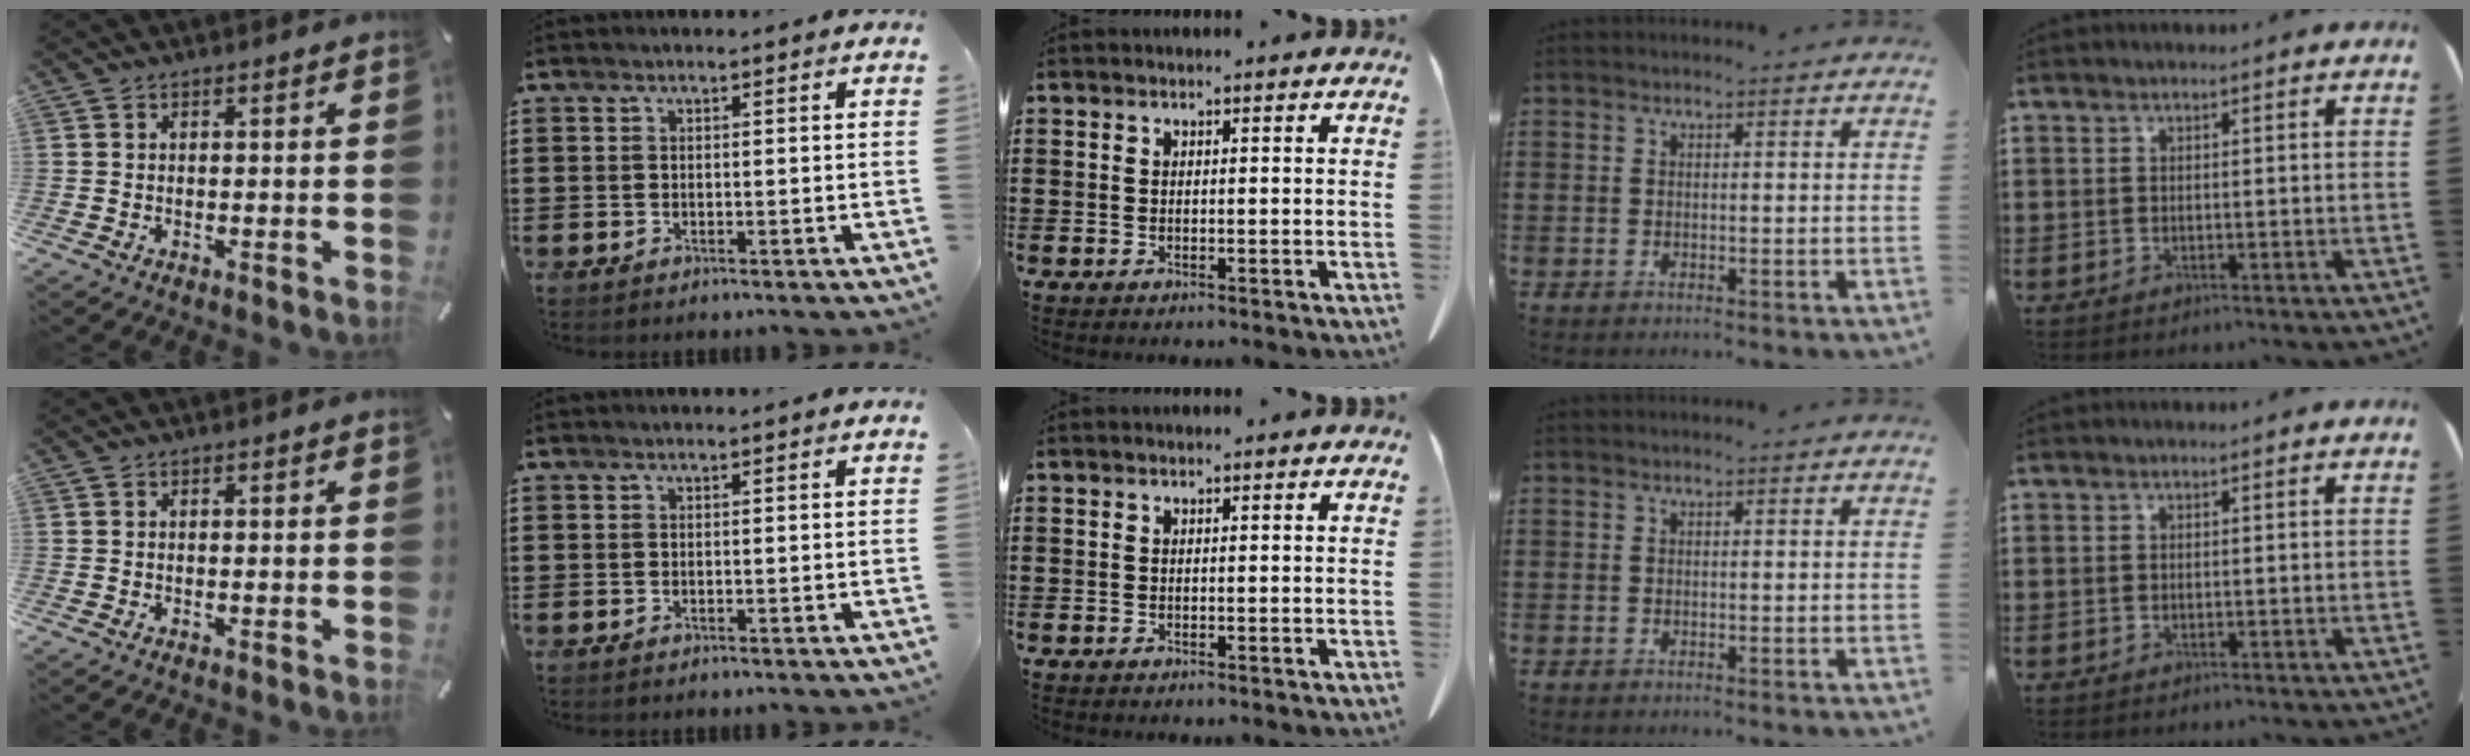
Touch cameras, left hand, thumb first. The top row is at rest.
{}